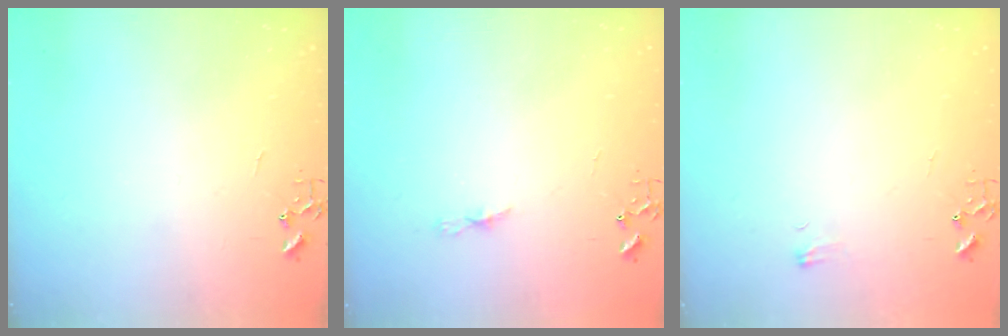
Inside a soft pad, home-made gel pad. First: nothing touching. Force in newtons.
{"total": 3.9, "press": 3.9, "slide": 0.5}
{"total": 4.7, "press": 4.7, "slide": 0.5}